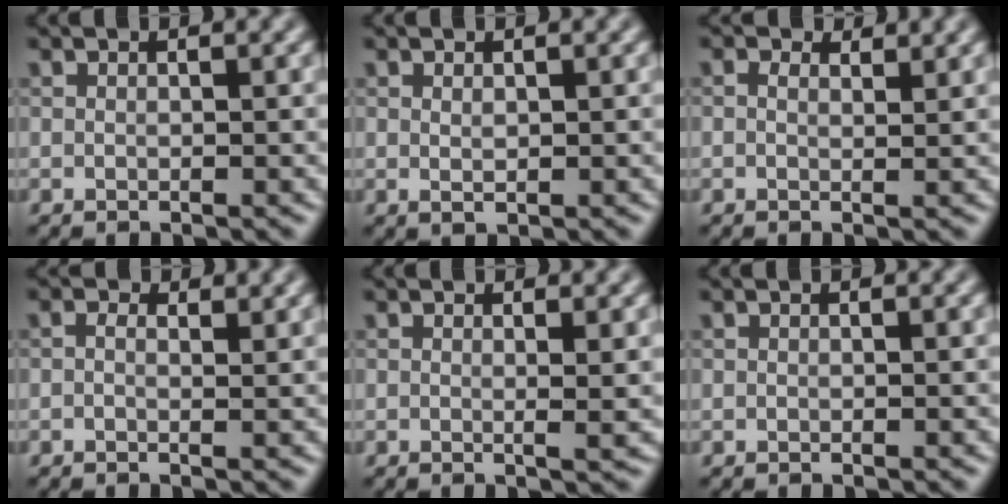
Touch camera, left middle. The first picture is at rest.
{"total": 0.9, "force": [0.3, 0.4, 0.7], "torque": [-0.015, -0.002, 0.009]}
{"total": 2.5, "force": [1.6, 1.2, 1.5], "torque": [-0.024, -0.003, 0.010]}
{"total": 2.5, "force": [1.1, 1.4, 1.8], "torque": [-0.021, 0.003, -0.006]}
{"total": 1.5, "force": [0.4, 0.4, 1.4], "torque": [-0.015, -0.001, 0.001]}
{"total": 0.0}